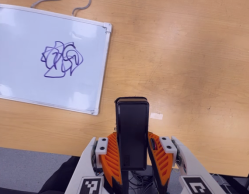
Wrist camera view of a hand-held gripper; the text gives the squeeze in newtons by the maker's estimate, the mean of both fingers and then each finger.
{"total": 5.6, "left": 4.0, "right": 7.3}